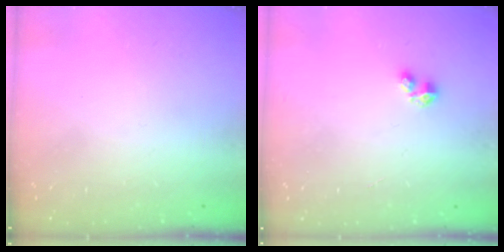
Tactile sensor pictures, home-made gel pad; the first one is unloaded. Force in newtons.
{"total": 2.7, "press": 2.7, "slide": 0.4}